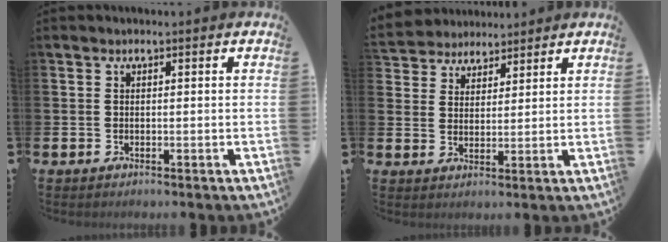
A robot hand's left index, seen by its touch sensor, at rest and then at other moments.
{"total": 4.4, "force": [4.1, 1.3, -0.9], "torque": [-0.008, -0.019, 0.076]}